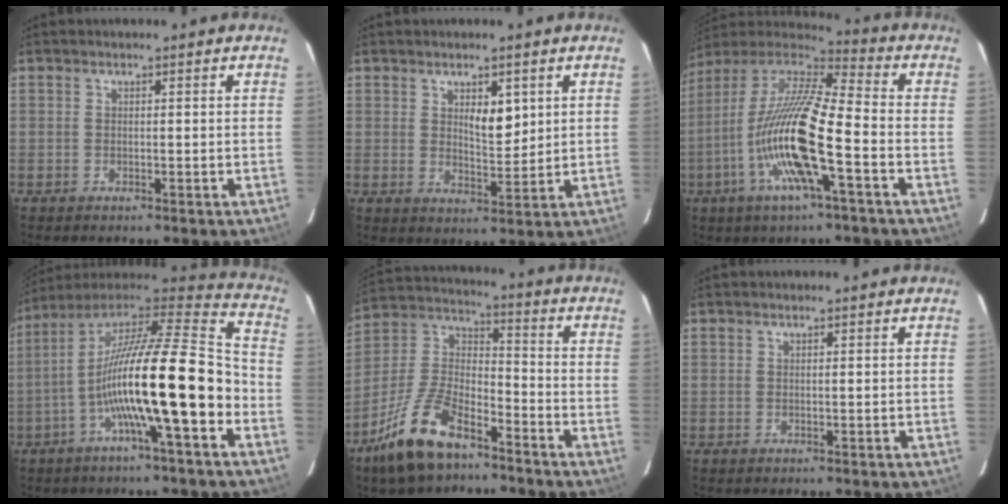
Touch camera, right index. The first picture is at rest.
{"total": 4.4, "force": [1.8, 1.8, 3.6], "torque": [-0.058, -0.006, 0.034]}
{"total": 17.9, "force": [-5.2, 2.1, 17.0], "torque": [-0.344, -0.004, -0.100]}
{"total": 20.3, "force": [-5.6, 1.5, 19.4], "torque": [-0.333, 0.012, -0.099]}
{"total": 14.0, "force": [-9.6, 5.0, 8.9], "torque": [-0.190, 0.003, -0.183]}
{"total": 0.0}